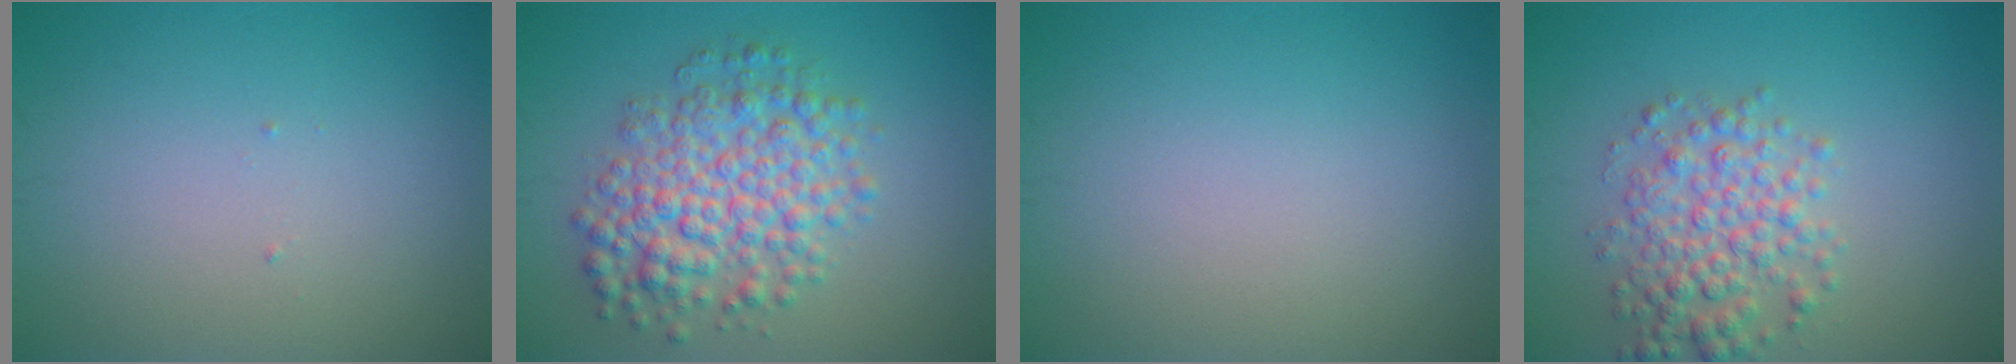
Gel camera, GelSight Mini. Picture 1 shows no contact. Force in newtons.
{"total": 6.3, "press": 6.3, "slide": 0.1}
{"total": 0.0}
{"total": 4.3, "press": 4.3, "slide": 0.1}